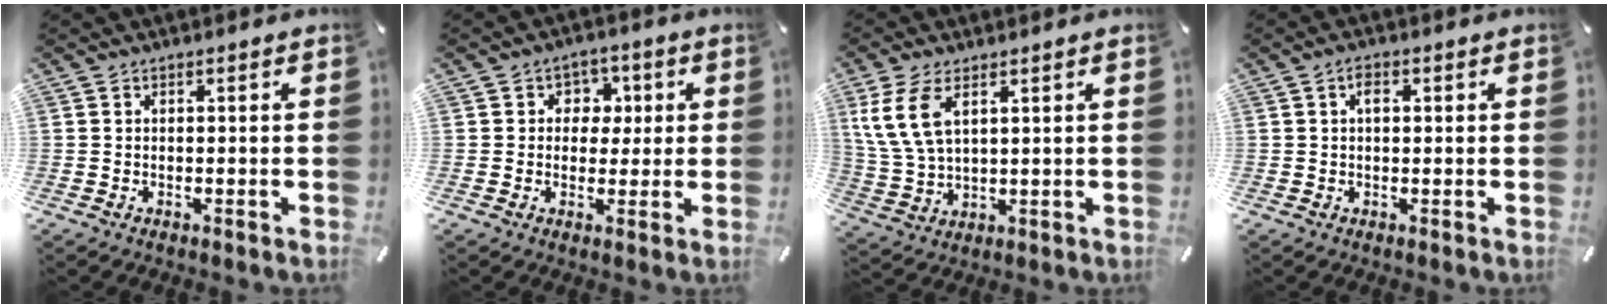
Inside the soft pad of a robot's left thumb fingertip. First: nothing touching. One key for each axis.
{"total": 5.5, "fx": 0.6, "fy": 5.1, "fz": 2.0, "tx": -0.021, "ty": 0.005, "tz": 0.004}
{"total": 9.7, "fx": 4.5, "fy": 5.5, "fz": 6.7, "tx": -0.166, "ty": -0.009, "tz": 0.083}
{"total": 2.1, "fx": 0.6, "fy": 1.3, "fz": 1.6, "tx": -0.025, "ty": 0.004, "tz": 0.007}